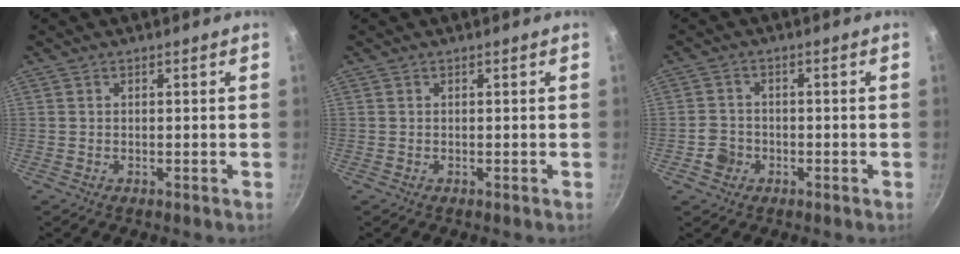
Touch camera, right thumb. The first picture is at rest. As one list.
[{"total": 0.0}, {"total": 3.7, "force": [-1.5, 3.3, 1.0], "torque": [-0.007, 0.022, -0.027]}]